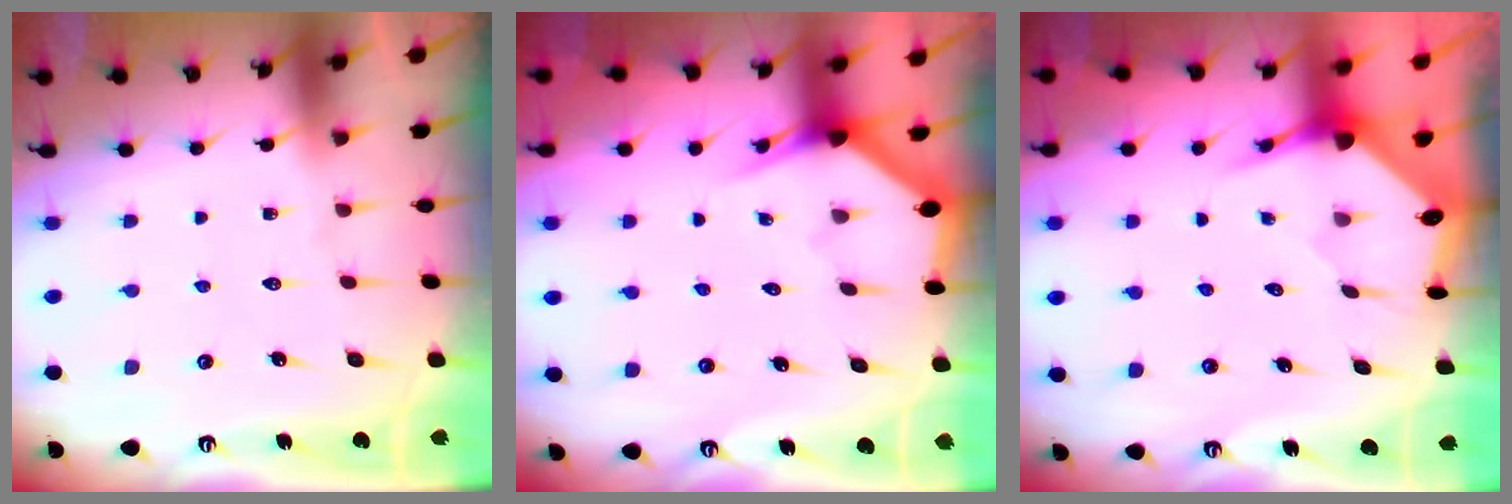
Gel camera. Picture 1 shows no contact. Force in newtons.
{"total": 2.9, "press": 2.9, "slide": 0.1}
{"total": 3.6, "press": 3.6, "slide": 0.4}